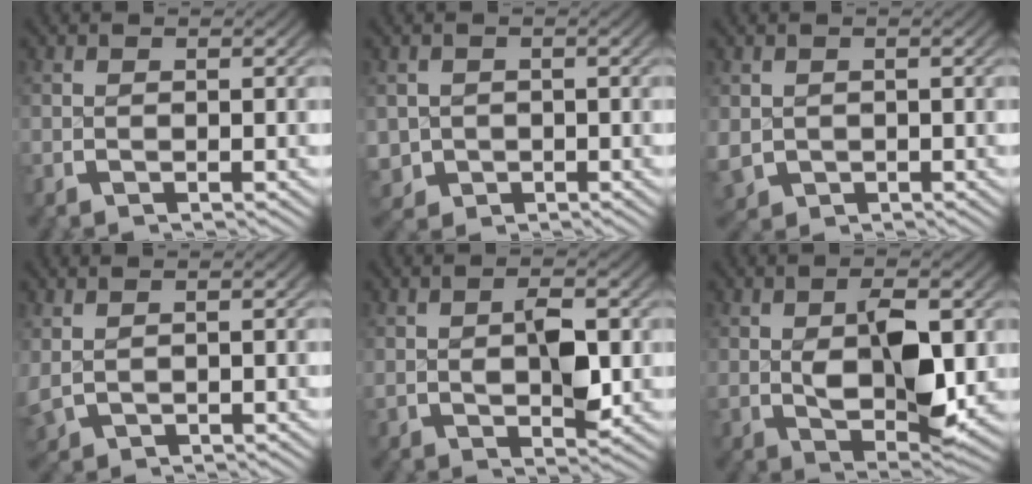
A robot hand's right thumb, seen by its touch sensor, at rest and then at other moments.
{"total": 4.4, "force": [-1.1, 3.9, 1.6], "torque": [-0.048, -0.030, -0.004]}
{"total": 3.2, "force": [-0.6, 2.9, 1.2], "torque": [-0.044, -0.025, 0.005]}
{"total": 1.9, "force": [0.3, 1.6, 0.9], "torque": [-0.032, -0.008, 0.019]}
{"total": 3.7, "force": [0.4, 1.6, 3.3], "torque": [-0.050, -0.005, 0.018]}
{"total": 7.1, "force": [0.4, 3.4, 6.2], "torque": [-0.107, -0.020, 0.023]}